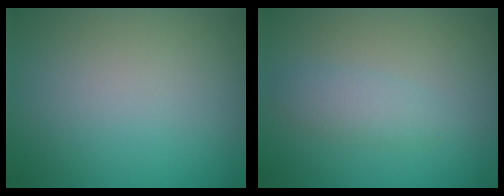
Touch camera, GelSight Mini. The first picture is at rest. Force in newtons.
{"total": 1.8, "press": 1.8, "slide": 0.0}